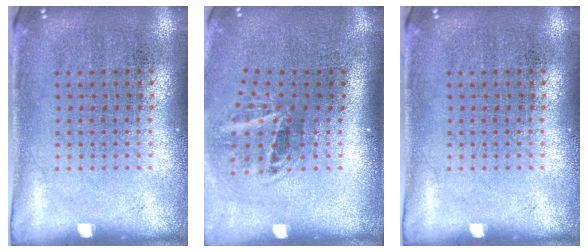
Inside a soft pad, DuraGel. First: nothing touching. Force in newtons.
{"total": 2.0, "press": 1.2, "slide": 1.6}
{"total": 0.0}